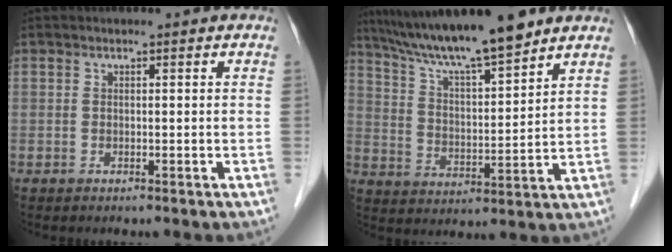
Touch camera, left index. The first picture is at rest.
{"total": 14.3, "force": [11.9, 0.3, 7.9], "torque": [-0.137, 0.011, 0.210]}